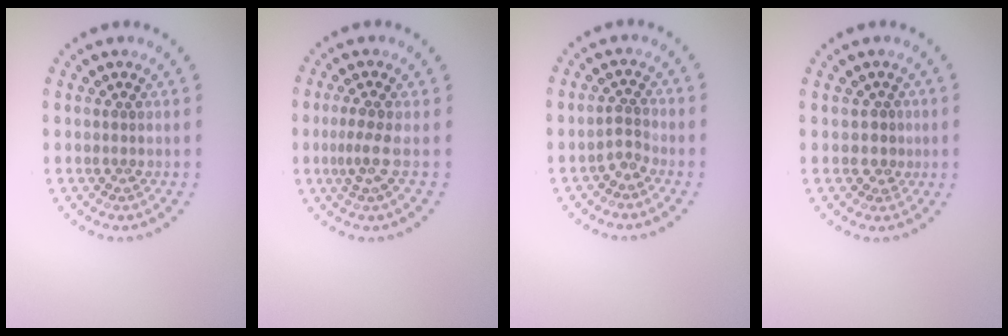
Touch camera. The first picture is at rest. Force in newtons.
{"total": 2.2, "press": 1.5, "slide": 1.6}
{"total": 1.5, "press": 1.0, "slide": 1.2}
{"total": 1.7, "press": 1.4, "slide": 1.1}